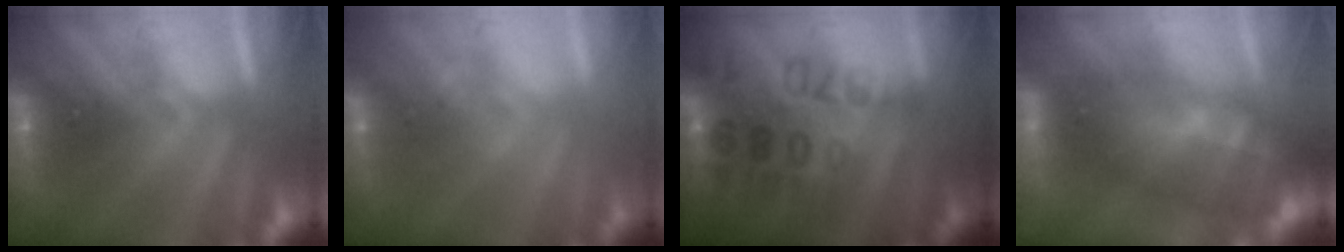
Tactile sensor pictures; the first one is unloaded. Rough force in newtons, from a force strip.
{"total": 2.2}
{"total": 2.8}
{"total": 5.8}